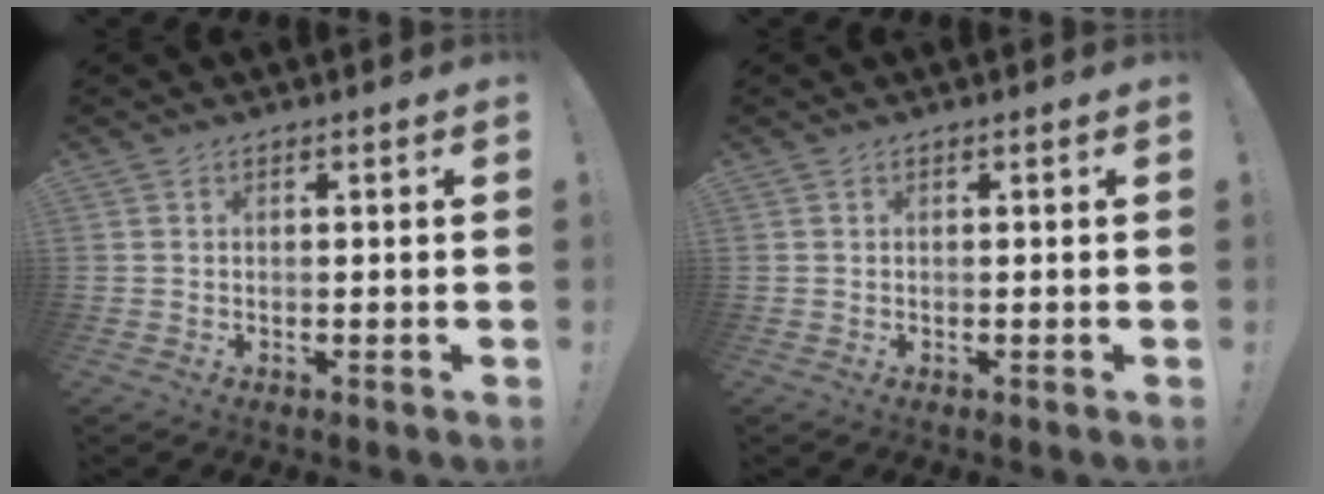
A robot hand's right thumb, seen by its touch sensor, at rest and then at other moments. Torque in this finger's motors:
{"motor_torque": [-0.02, 0.00, -0.01, 0.01, 0.00]}